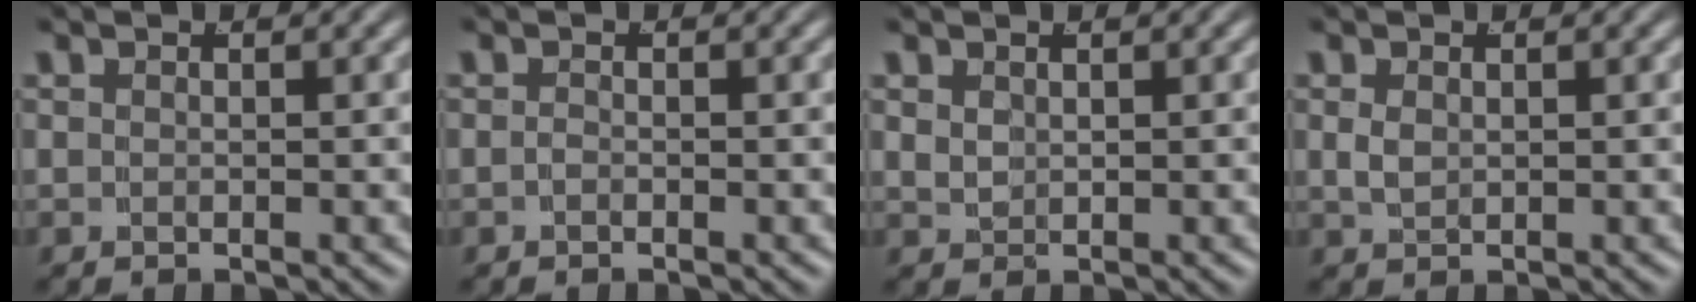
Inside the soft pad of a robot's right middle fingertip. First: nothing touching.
{"total": 0.6, "force": [-0.5, -0.3, 0.1], "torque": [-0.008, -0.008, -0.005]}
{"total": 1.2, "force": [0.7, 0.7, 0.6], "torque": [-0.018, -0.012, 0.028]}
{"total": 0.9, "force": [0.3, 0.5, 0.7], "torque": [-0.018, -0.011, 0.017]}